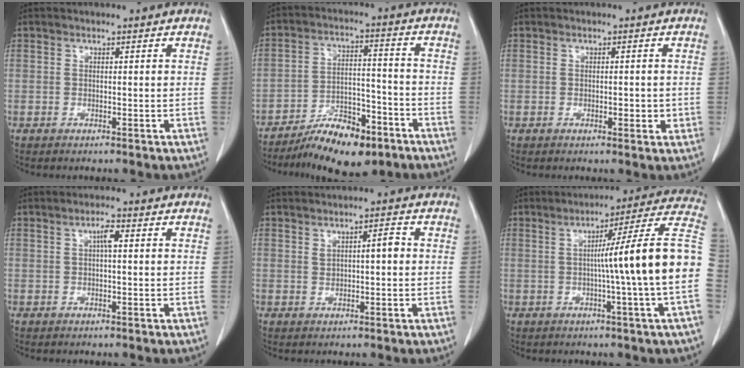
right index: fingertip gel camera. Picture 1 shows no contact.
{"total": 11.3, "force": [-8.0, 4.3, 6.7], "torque": [-0.103, 0.011, -0.132]}
{"total": 2.0, "force": [-0.2, 1.0, 1.7], "torque": [-0.022, 0.000, 0.002]}
{"total": 2.1, "force": [0.5, 0.4, 2.0], "torque": [-0.038, 0.004, 0.007]}
{"total": 2.9, "force": [0.6, 0.9, 2.7], "torque": [-0.044, 0.009, 0.012]}
{"total": 16.5, "force": [-0.9, -2.5, 16.2], "torque": [-0.212, 0.015, -0.023]}